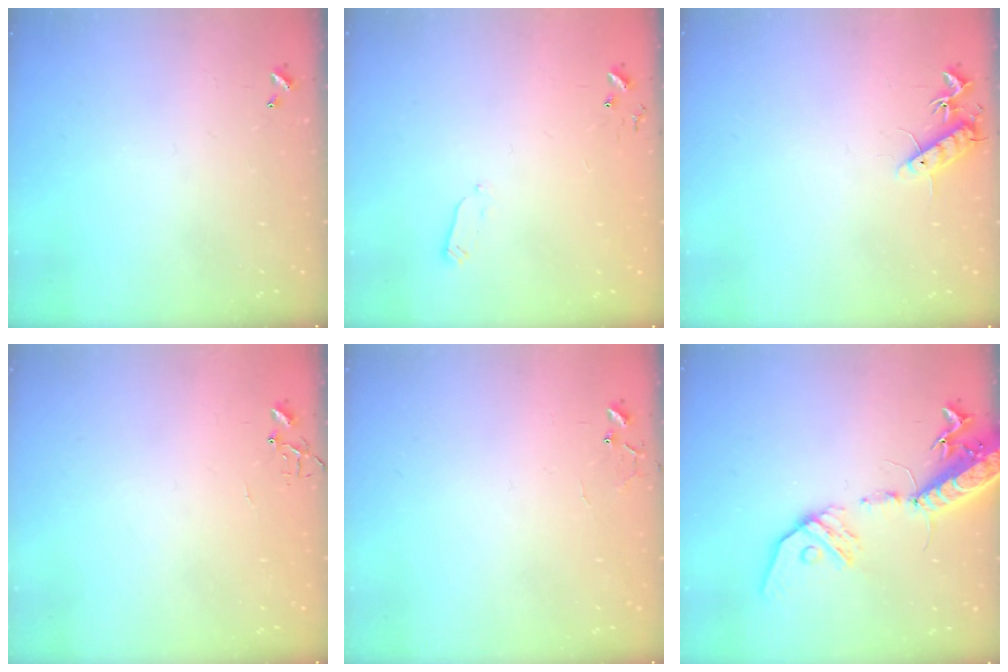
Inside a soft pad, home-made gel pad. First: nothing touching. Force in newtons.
{"total": 2.4, "press": 2.3, "slide": 0.4}
{"total": 10.1, "press": 10.0, "slide": 0.8}
{"total": 4.9, "press": 4.8, "slide": 0.6}
{"total": 6.6, "press": 6.6, "slide": 0.5}
{"total": 18.2, "press": 17.7, "slide": 4.0}